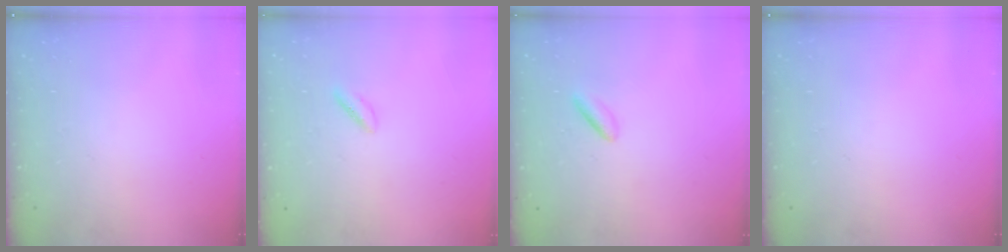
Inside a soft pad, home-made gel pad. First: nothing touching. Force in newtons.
{"total": 1.9, "press": 1.7, "slide": 1.0}
{"total": 1.5, "press": 1.3, "slide": 0.7}
{"total": 0.0}